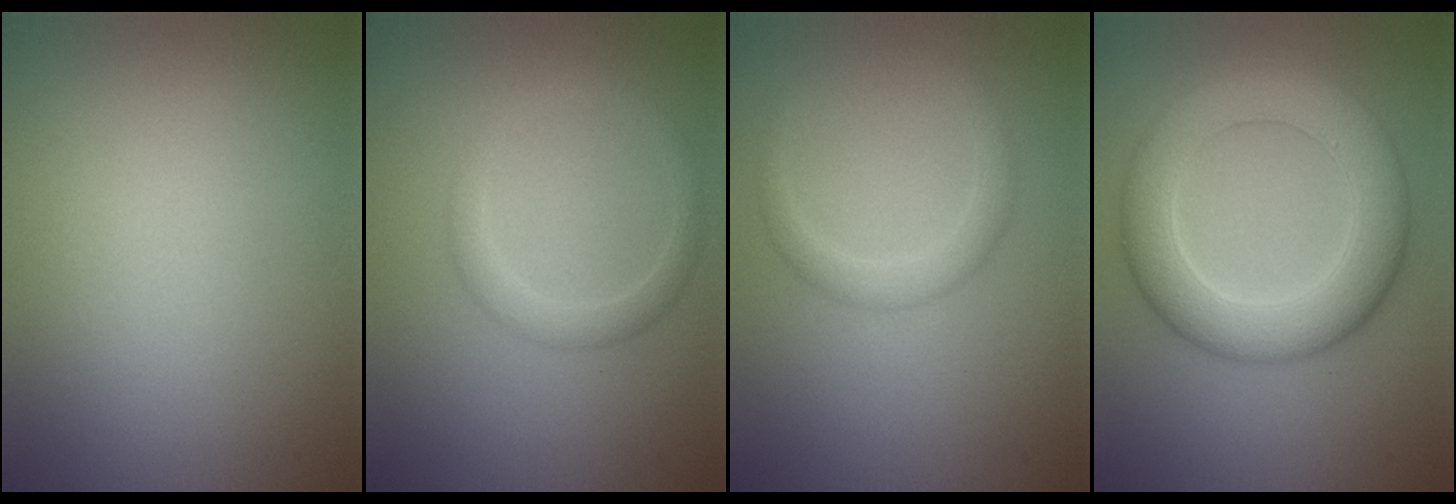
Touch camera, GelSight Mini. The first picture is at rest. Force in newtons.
{"total": 2.0, "press": 2.0, "slide": 0.2}
{"total": 1.9, "press": 1.9, "slide": 0.0}
{"total": 7.2, "press": 7.2, "slide": 0.3}